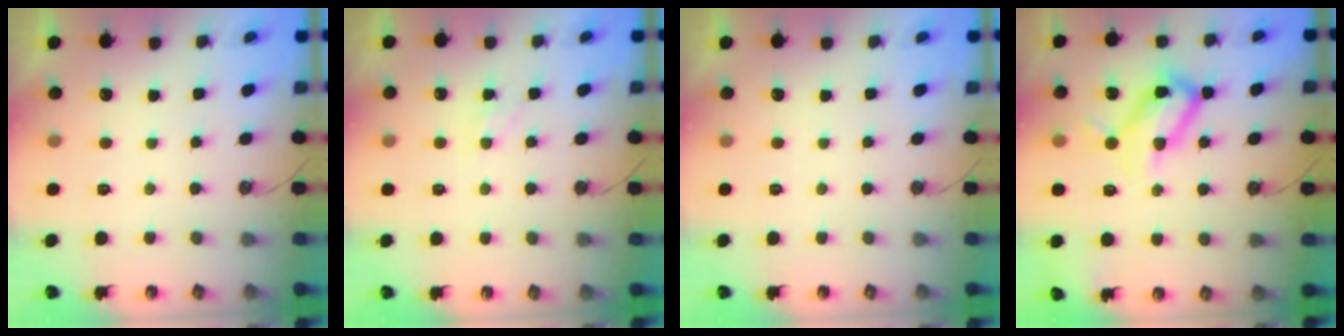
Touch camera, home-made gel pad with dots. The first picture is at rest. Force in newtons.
{"total": 6.7, "press": 6.6, "slide": 0.7}
{"total": 0.0}
{"total": 15.7, "press": 15.6, "slide": 1.8}